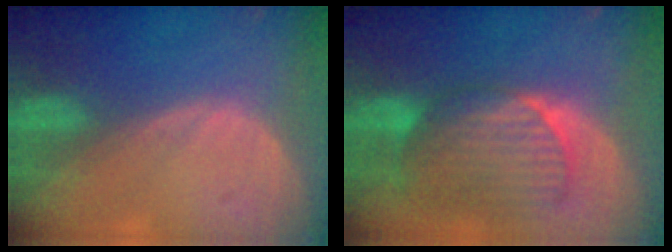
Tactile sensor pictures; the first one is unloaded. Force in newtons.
{"total": 9.1, "press": 8.4, "slide": 3.5}